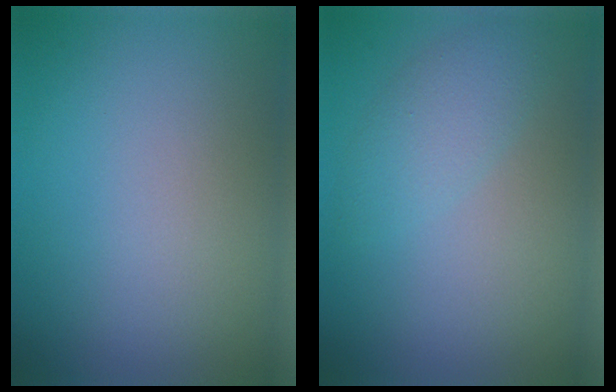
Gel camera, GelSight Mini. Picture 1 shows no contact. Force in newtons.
{"total": 2.5, "press": 2.5, "slide": 0.1}